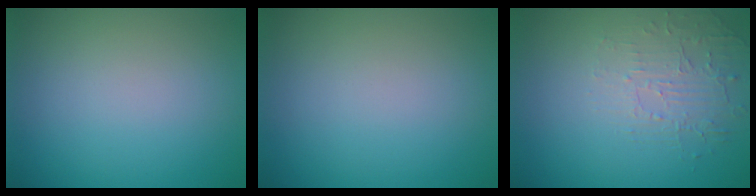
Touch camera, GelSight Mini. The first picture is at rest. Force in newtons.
{"total": 0.0}
{"total": 1.9, "press": 1.0, "slide": 1.6}